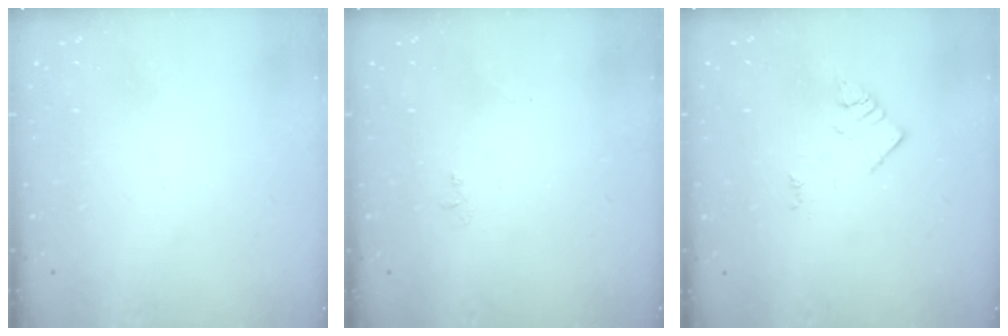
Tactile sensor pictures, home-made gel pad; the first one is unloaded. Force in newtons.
{"total": 6.1, "press": 6.1, "slide": 0.7}
{"total": 2.7, "press": 2.6, "slide": 0.4}